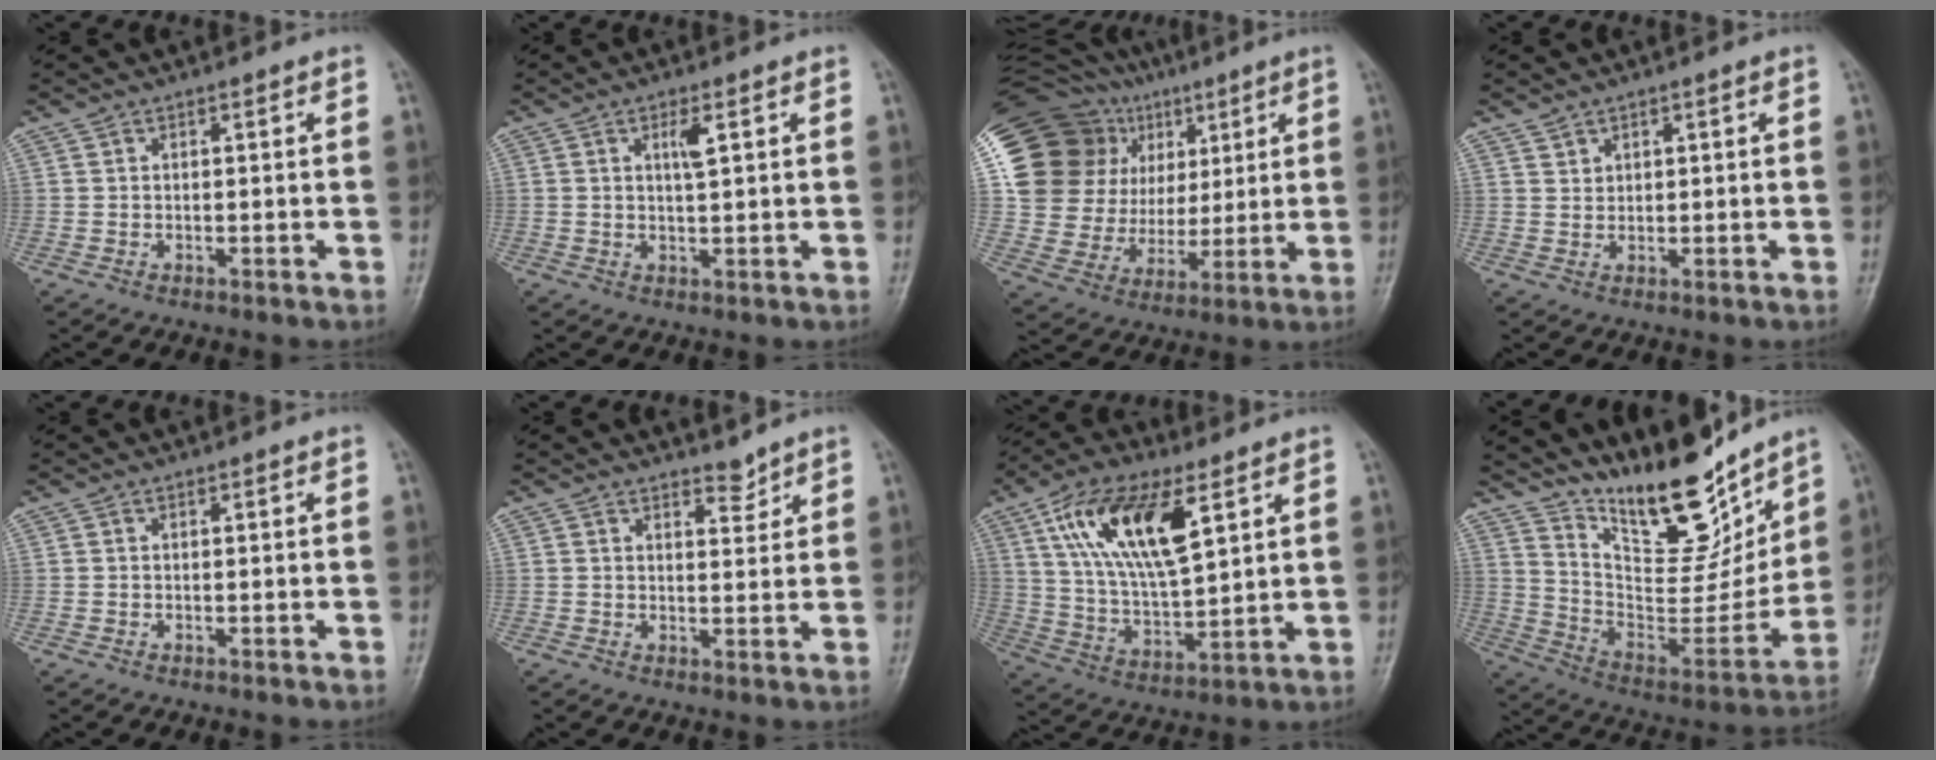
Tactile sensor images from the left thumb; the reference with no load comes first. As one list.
[{"total": 3.0, "force": [1.1, 0.7, 2.8], "torque": [-0.049, -0.004, 0.021]}, {"total": 28.4, "force": [11.7, 21.6, 14.3], "torque": [-0.264, 0.048, 0.235]}, {"total": 1.5, "force": [1.2, 0.8, 0.0], "torque": [0.015, -0.009, 0.019]}, {"total": 0.0}, {"total": 2.6, "force": [2.3, 1.0, 0.6], "torque": [0.007, -0.020, 0.035]}, {"total": 18.0, "force": [7.6, 7.6, 14.4], "torque": [-0.252, -0.021, 0.144]}, {"total": 21.3, "force": [16.3, 7.4, 11.6], "torque": [-0.132, -0.109, 0.283]}]